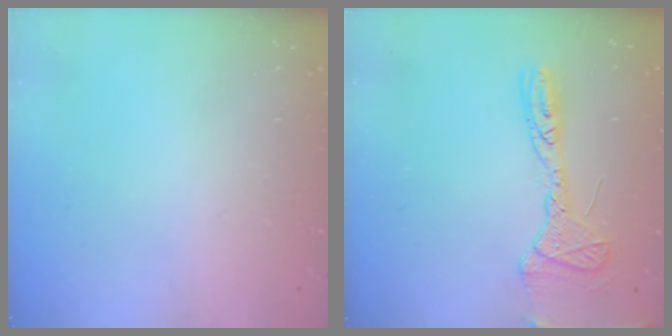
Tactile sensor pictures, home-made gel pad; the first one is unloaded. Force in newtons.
{"total": 14.7, "press": 14.6, "slide": 1.4}